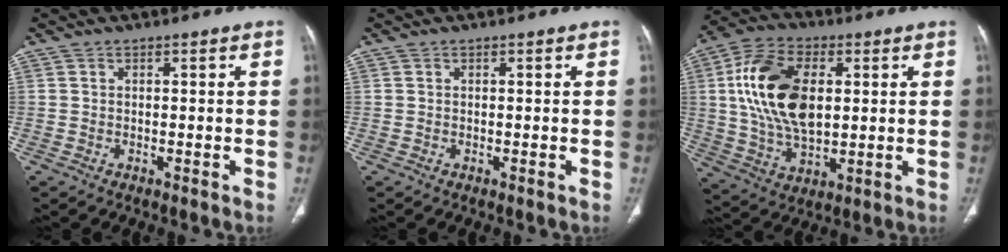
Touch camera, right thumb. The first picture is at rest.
{"total": 0.0}
{"total": 17.8, "force": [3.0, 10.3, 14.2], "torque": [-0.257, 0.001, 0.057]}